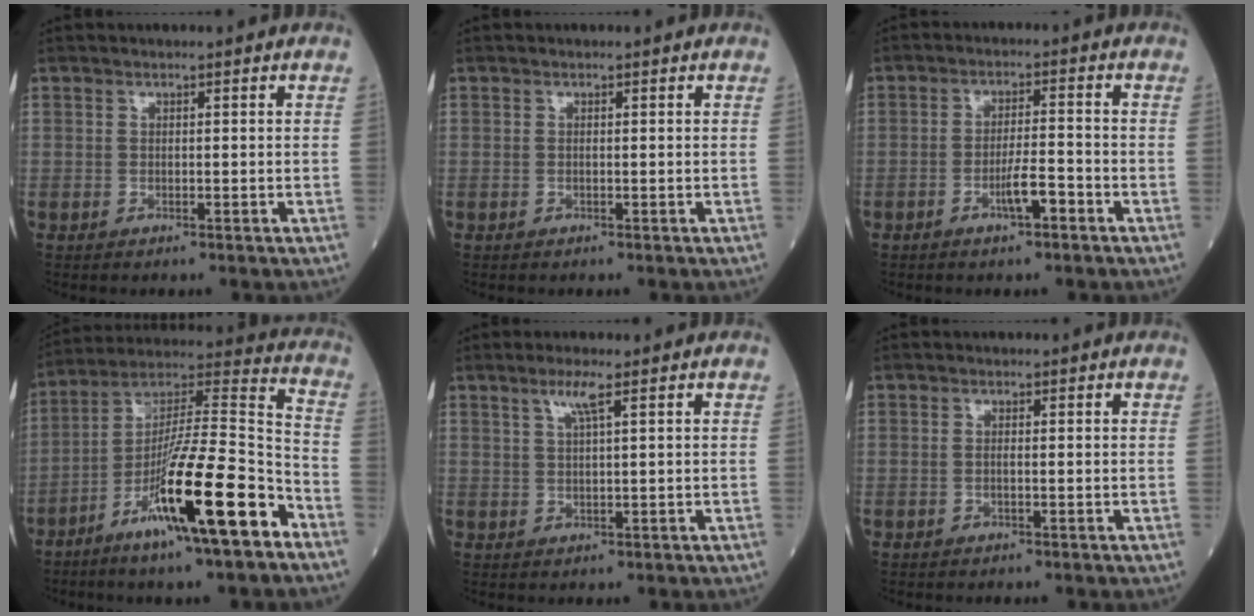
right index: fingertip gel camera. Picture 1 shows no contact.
{"total": 0.0}
{"total": 4.3, "force": [-2.3, 0.6, 3.6], "torque": [-0.064, 0.001, -0.041]}
{"total": 19.8, "force": [-10.0, 1.0, 17.0], "torque": [-0.305, -0.026, -0.175]}
{"total": 3.0, "force": [1.6, -0.3, 2.5], "torque": [-0.055, 0.002, 0.033]}
{"total": 0.7, "force": [0.0, 0.1, 0.7], "torque": [-0.014, 0.001, 0.000]}